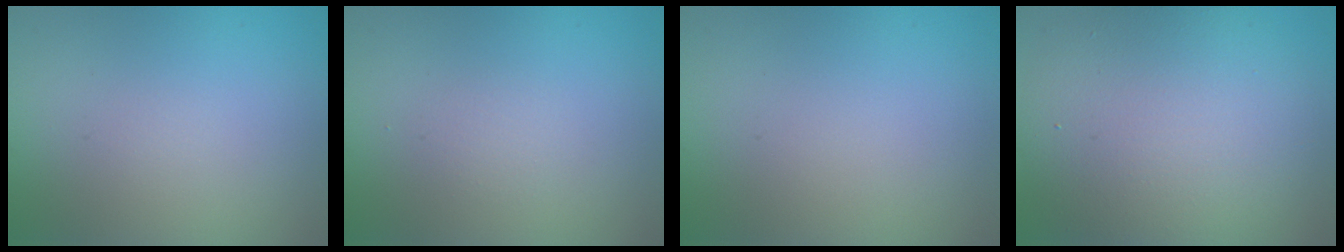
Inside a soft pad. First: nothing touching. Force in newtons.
{"total": 0.8, "press": 0.8, "slide": 0.0}
{"total": 0.0}
{"total": 9.7, "press": 9.7, "slide": 0.6}